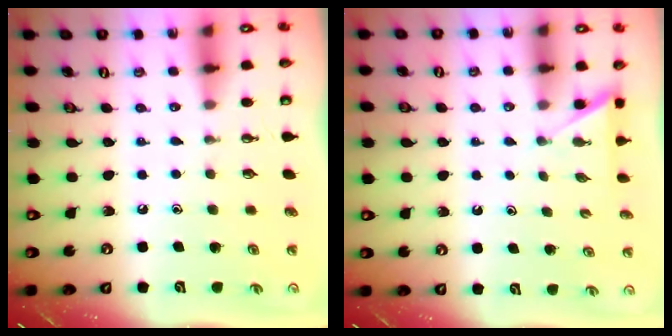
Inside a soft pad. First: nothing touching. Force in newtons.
{"total": 2.5, "press": 2.5, "slide": 0.2}